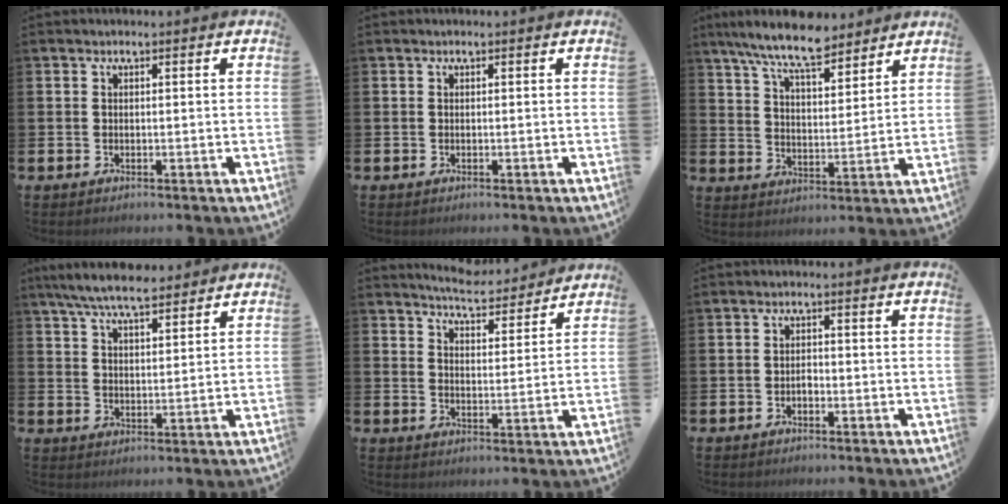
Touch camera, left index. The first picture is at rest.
{"total": 0.0}
{"total": 9.6, "force": [8.6, 2.1, 3.8], "torque": [-0.099, -0.031, 0.156]}
{"total": 7.3, "force": [6.7, 1.4, 2.6], "torque": [-0.067, -0.023, 0.122]}
{"total": 6.0, "force": [5.9, 0.6, 0.8], "torque": [-0.025, -0.040, 0.105]}
{"total": 1.1, "force": [-0.5, 0.7, 0.7], "torque": [-0.007, -0.001, -0.013]}